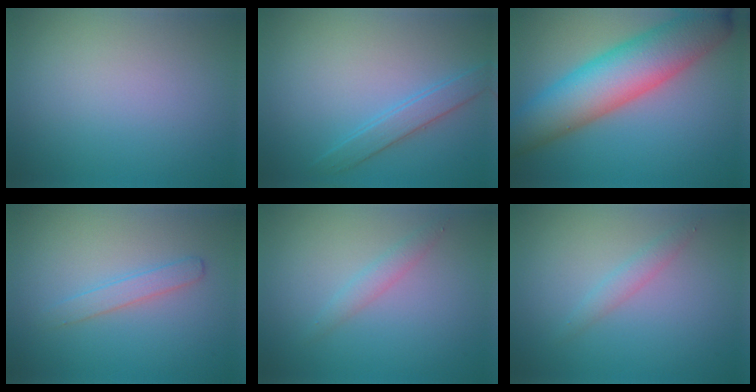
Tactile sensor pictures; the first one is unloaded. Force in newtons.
{"total": 2.2, "press": 2.1, "slide": 0.2}
{"total": 9.9, "press": 9.9, "slide": 0.2}
{"total": 1.6, "press": 1.6, "slide": 0.0}
{"total": 1.4, "press": 1.4, "slide": 0.0}
{"total": 1.4, "press": 1.4, "slide": 0.0}